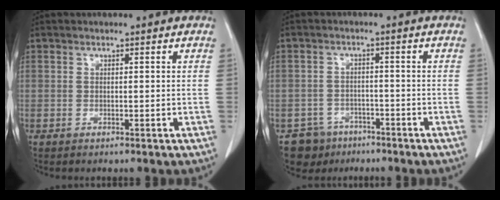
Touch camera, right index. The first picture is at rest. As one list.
[{"total": 5.6, "force": [-3.9, 4.1, 0.0], "torque": [0.000, 0.007, -0.059]}]